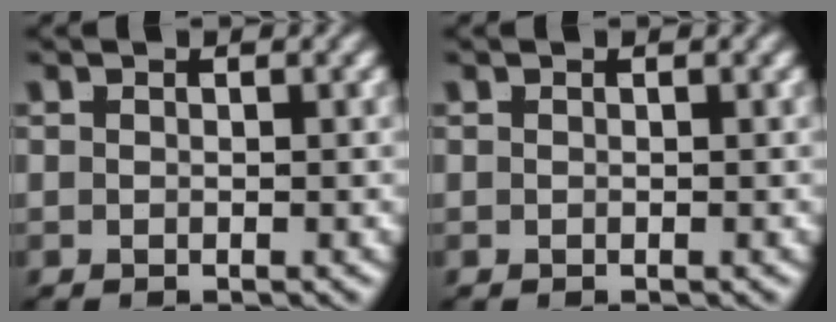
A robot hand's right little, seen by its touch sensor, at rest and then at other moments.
{"total": 0.0}